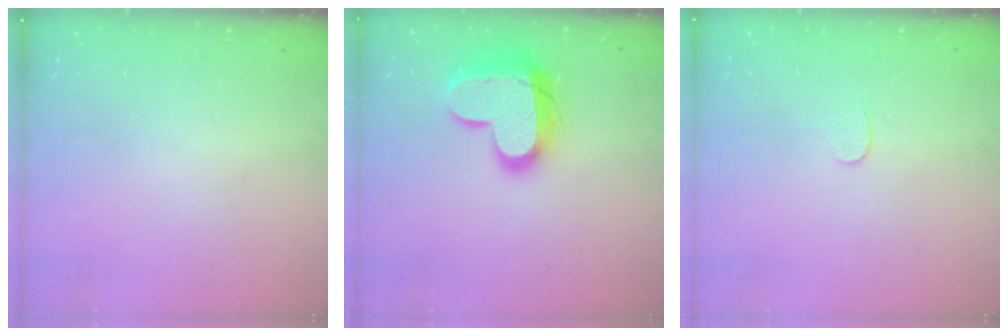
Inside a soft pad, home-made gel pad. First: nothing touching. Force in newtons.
{"total": 17.1, "press": 17.0, "slide": 1.6}
{"total": 3.3, "press": 3.3, "slide": 0.4}